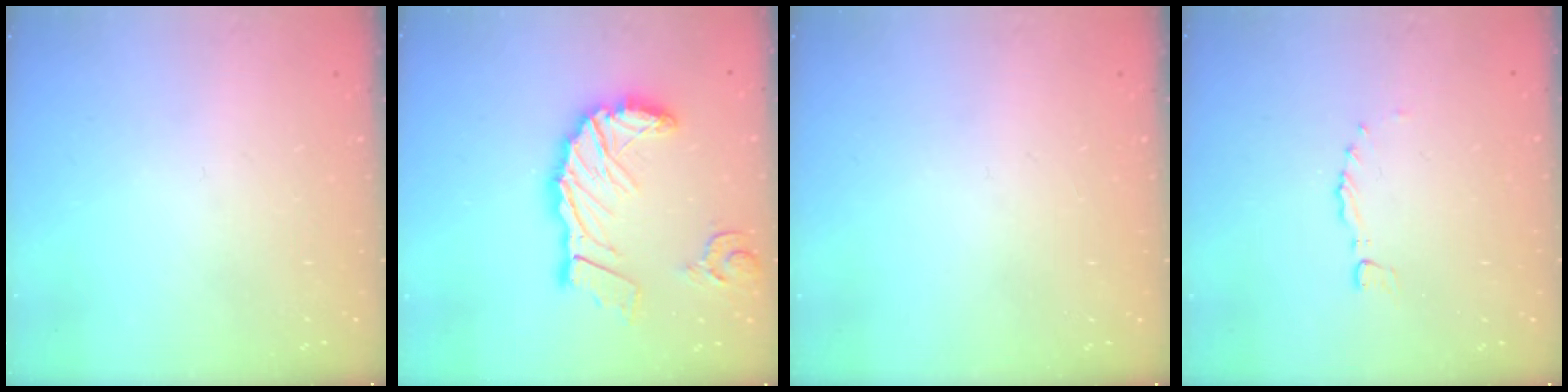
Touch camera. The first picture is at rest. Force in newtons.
{"total": 19.1, "press": 19.0, "slide": 2.5}
{"total": 0.0}
{"total": 0.0}